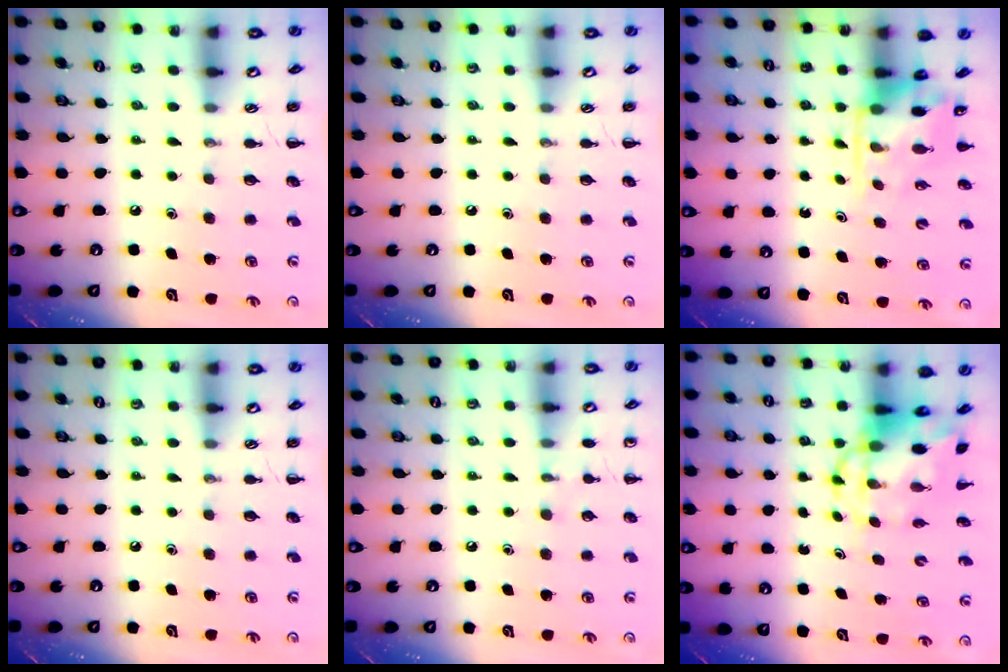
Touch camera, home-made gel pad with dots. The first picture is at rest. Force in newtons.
{"total": 0.0}
{"total": 3.7, "press": 3.7, "slide": 0.6}
{"total": 0.0}
{"total": 5.2, "press": 5.1, "slide": 1.3}
{"total": 7.5, "press": 7.3, "slide": 1.6}